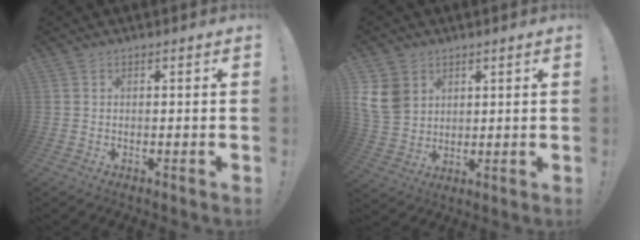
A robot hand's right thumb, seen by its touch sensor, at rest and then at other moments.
{"total": 10.3, "force": [4.2, 8.2, 4.6], "torque": [-0.085, -0.018, 0.088]}